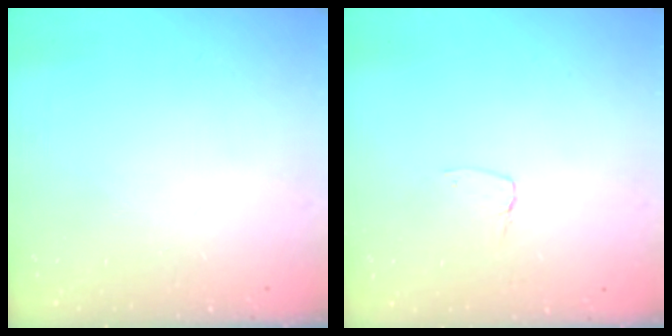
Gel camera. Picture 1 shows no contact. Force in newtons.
{"total": 2.9, "press": 2.9, "slide": 0.3}